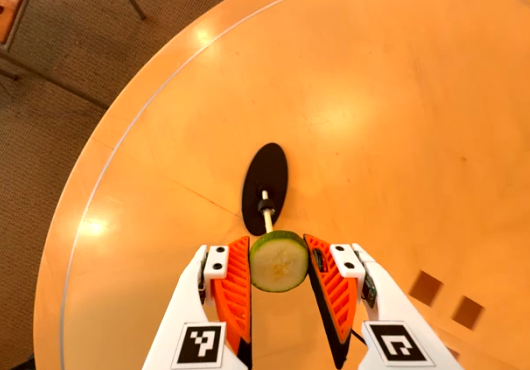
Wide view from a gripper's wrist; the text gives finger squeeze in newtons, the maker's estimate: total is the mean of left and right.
{"total": 9.8, "left": 10.4, "right": 9.2}